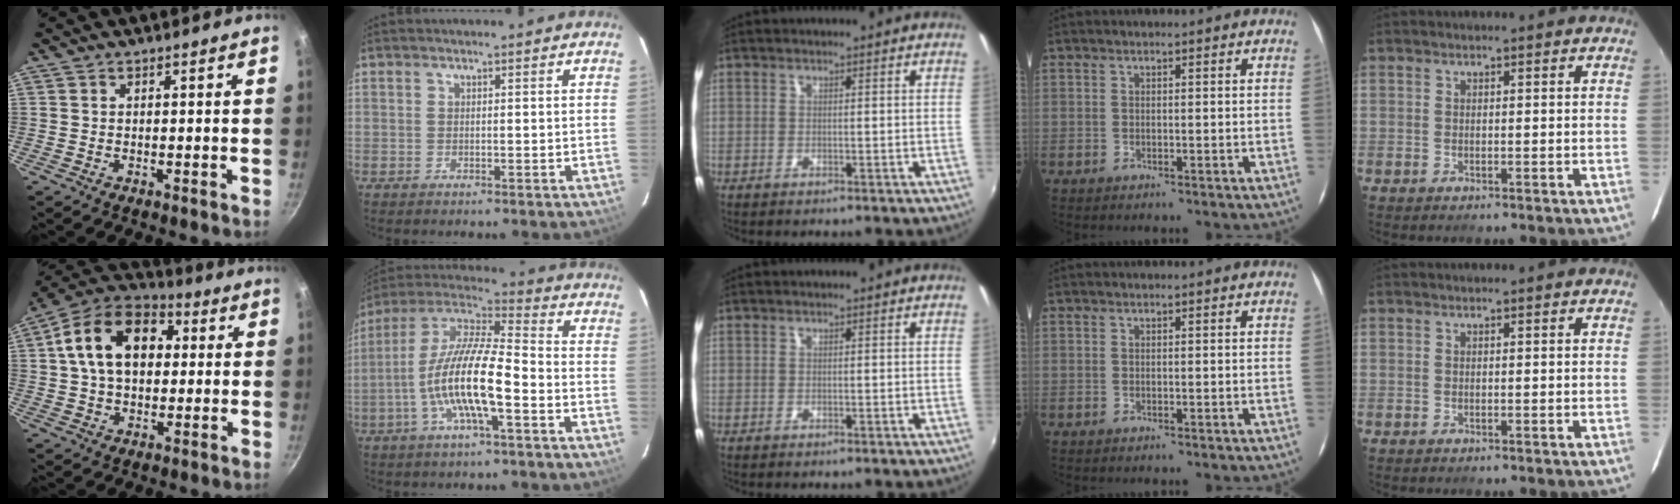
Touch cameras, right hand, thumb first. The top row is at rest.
{"thumb": {"total": 16.7, "force": [3.0, 11.4, 11.9], "torque": [-0.173, 0.027, 0.033]}, "index": {"total": 14.8, "force": [-4.9, 2.9, 13.7], "torque": [-0.266, -0.002, -0.098]}}